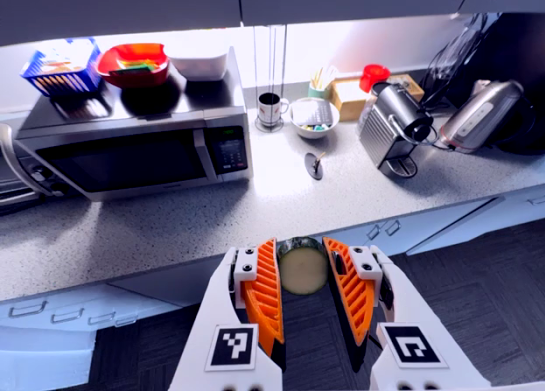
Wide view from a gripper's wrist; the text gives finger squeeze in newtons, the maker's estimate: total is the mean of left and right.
{"total": 11.0, "left": 10.7, "right": 11.2}